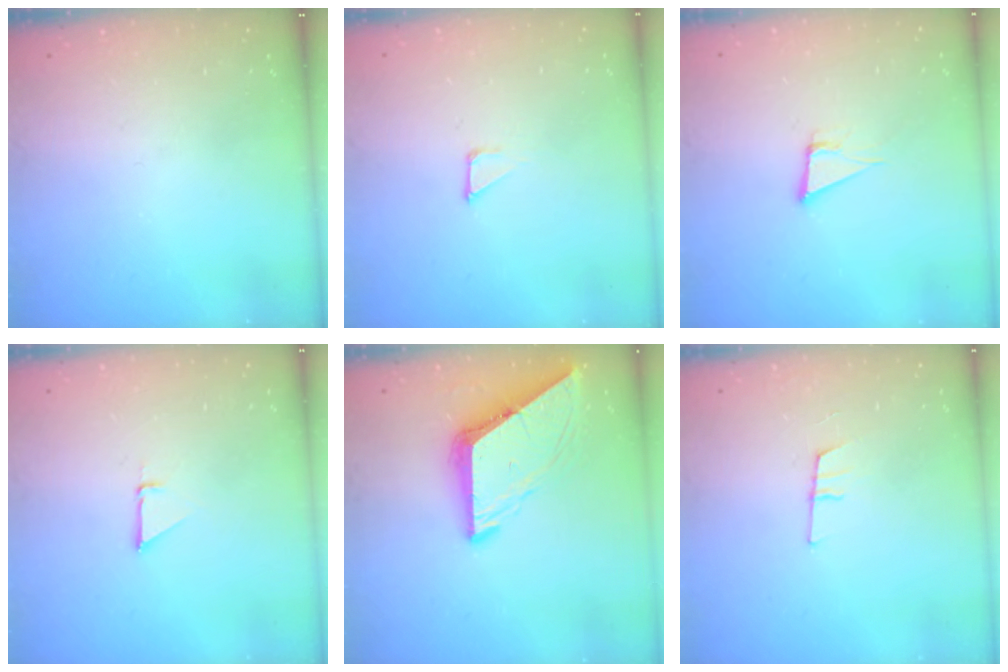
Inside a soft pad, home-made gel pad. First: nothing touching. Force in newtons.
{"total": 1.2, "press": 1.2, "slide": 0.0}
{"total": 3.8, "press": 1.9, "slide": 3.3}
{"total": 1.5, "press": 1.5, "slide": 0.0}
{"total": 9.1, "press": 9.0, "slide": 1.1}
{"total": 7.6, "press": 7.0, "slide": 3.0}